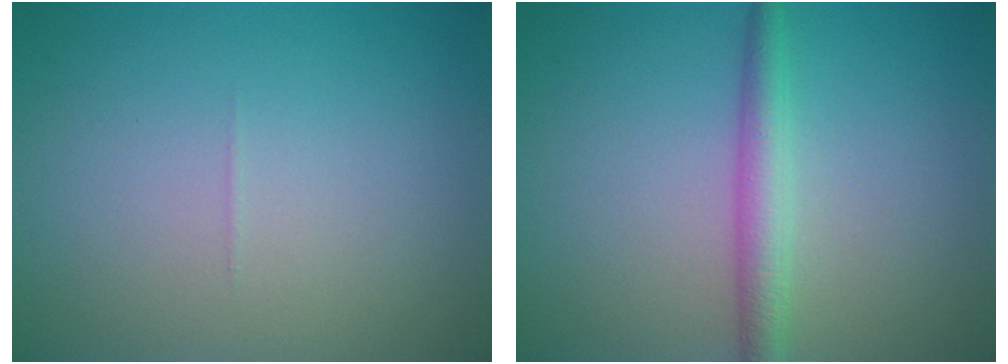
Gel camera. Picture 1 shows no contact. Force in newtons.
{"total": 2.8, "press": 2.8, "slide": 0.0}